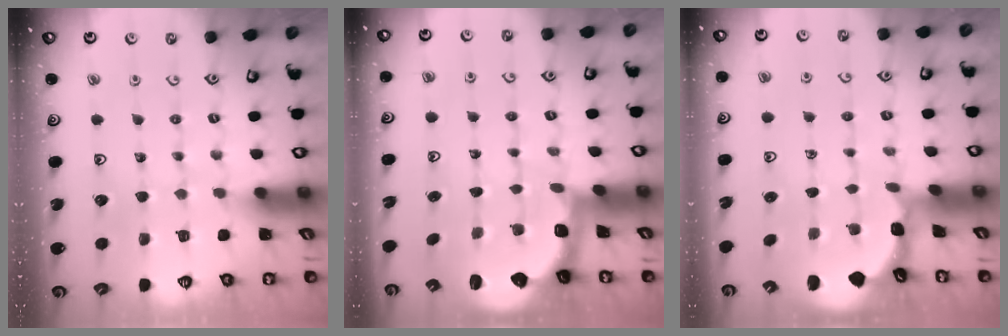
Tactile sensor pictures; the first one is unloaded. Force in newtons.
{"total": 2.6, "press": 1.9, "slide": 1.7}
{"total": 1.1, "press": 1.1, "slide": 0.1}